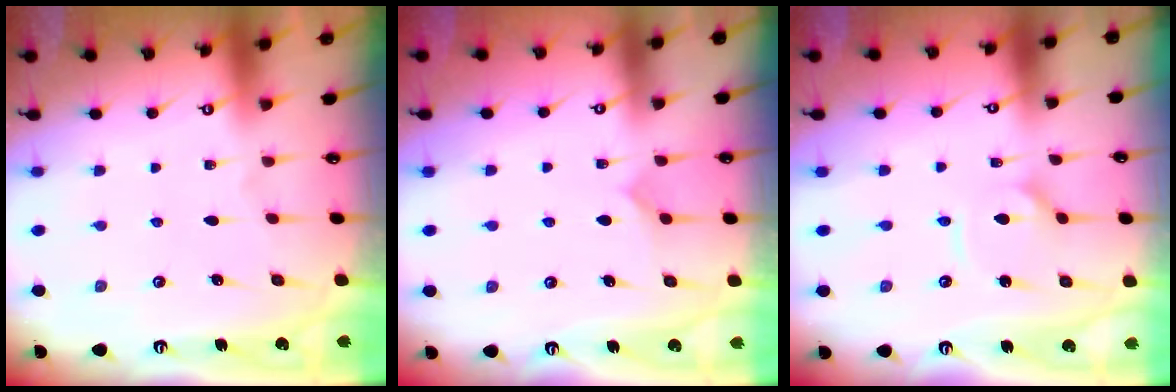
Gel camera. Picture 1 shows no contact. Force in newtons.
{"total": 5.1, "press": 5.1, "slide": 0.5}
{"total": 4.0, "press": 4.0, "slide": 0.8}